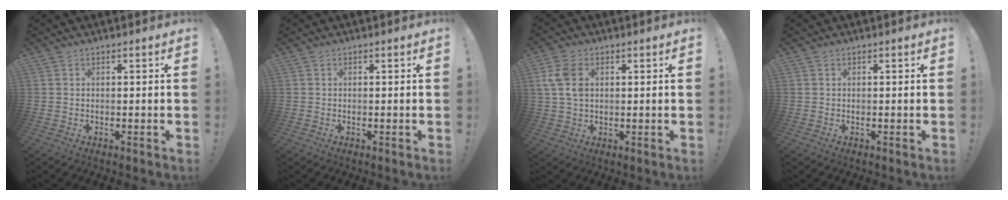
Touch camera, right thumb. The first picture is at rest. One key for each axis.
{"total": 0.0}
{"total": 8.0, "fx": 1.9, "fy": 5.3, "fz": 5.7, "tx": -0.115, "ty": 0.003, "tz": 0.038}
{"total": 0.0}